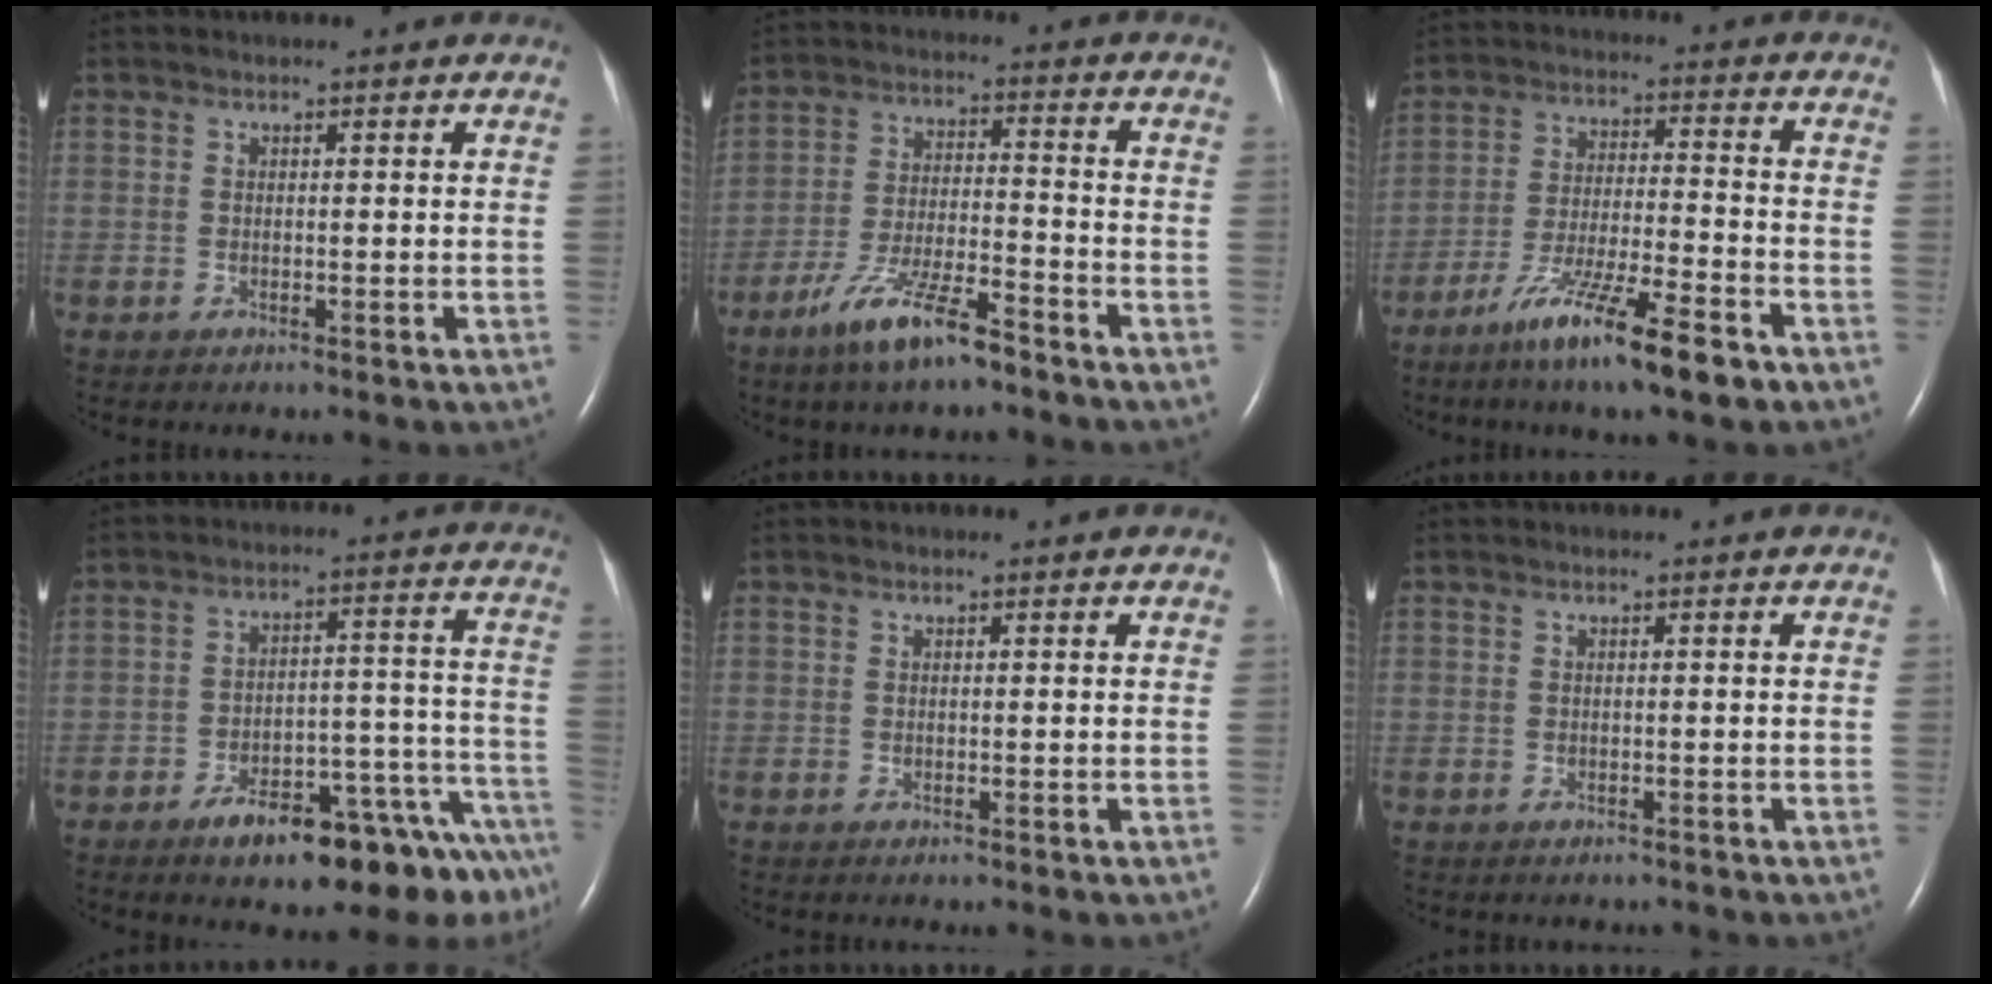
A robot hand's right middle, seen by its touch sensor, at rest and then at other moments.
{"total": 9.8, "force": [-7.0, 1.6, 6.8], "torque": [-0.136, -0.012, -0.129]}
{"total": 12.6, "force": [-8.2, 0.6, 9.6], "torque": [-0.177, -0.032, -0.143]}
{"total": 15.8, "force": [-12.0, 2.7, 9.9], "torque": [-0.062, 0.045, -0.169]}
{"total": 0.0}
{"total": 1.0, "force": [-0.8, 0.5, 0.2], "torque": [-0.010, 0.000, -0.009]}